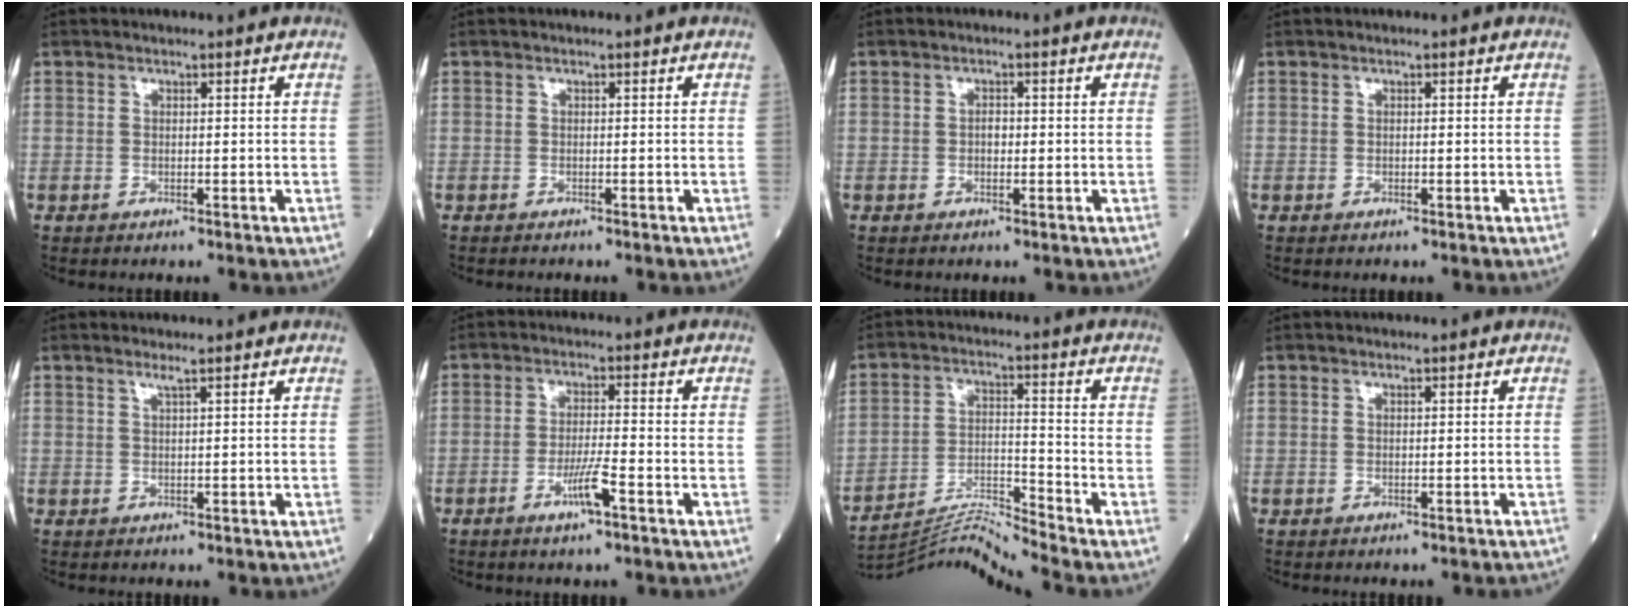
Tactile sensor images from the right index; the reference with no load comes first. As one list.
[{"total": 0.5, "force": [-0.5, 0.0, 0.2], "torque": [-0.003, -0.001, -0.008]}, {"total": 1.1, "force": [-0.2, 0.7, 0.9], "torque": [-0.015, 0.002, -0.004]}, {"total": 0.0}, {"total": 0.7, "force": [0.5, -0.2, 0.5], "torque": [-0.021, -0.002, 0.015]}, {"total": 4.5, "force": [-2.4, 0.0, 3.9], "torque": [-0.075, -0.005, -0.047]}, {"total": 10.0, "force": [-9.5, -3.3, 0.2], "torque": [-0.009, 0.021, -0.171]}, {"total": 2.0, "force": [-1.9, 0.2, 0.6], "torque": [-0.011, -0.005, -0.018]}]